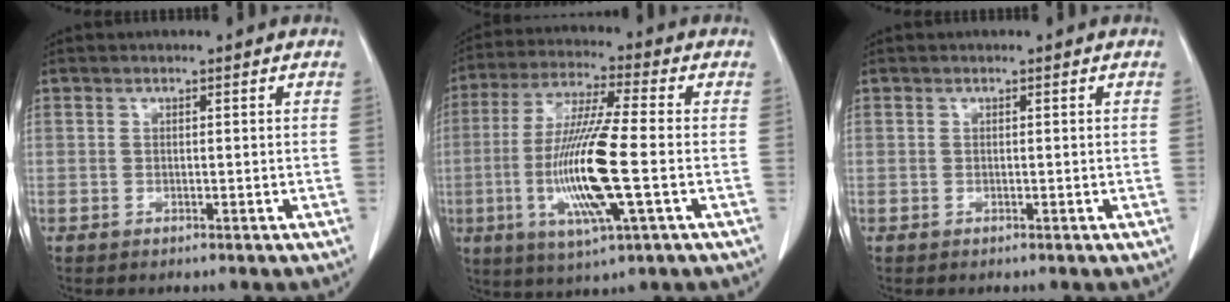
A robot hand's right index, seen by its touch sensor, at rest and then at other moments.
{"total": 14.7, "force": [-2.9, 0.9, 14.4], "torque": [-0.293, -0.015, -0.057]}
{"total": 0.0}